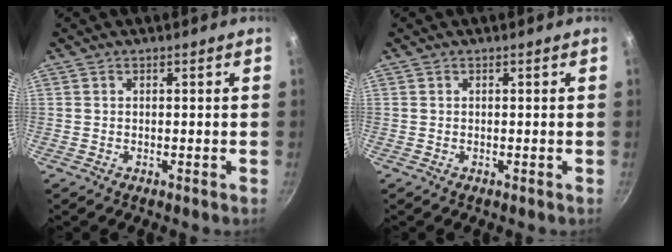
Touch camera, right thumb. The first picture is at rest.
{"total": 0.0}